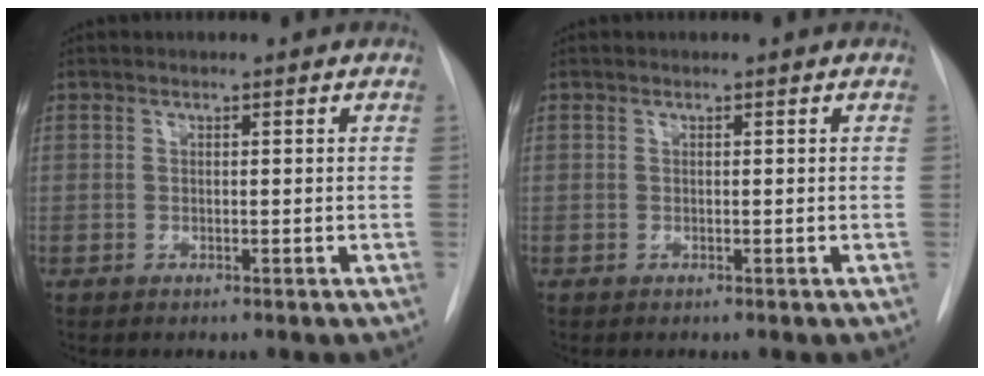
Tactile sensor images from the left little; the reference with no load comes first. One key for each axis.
{"total": 0.0}